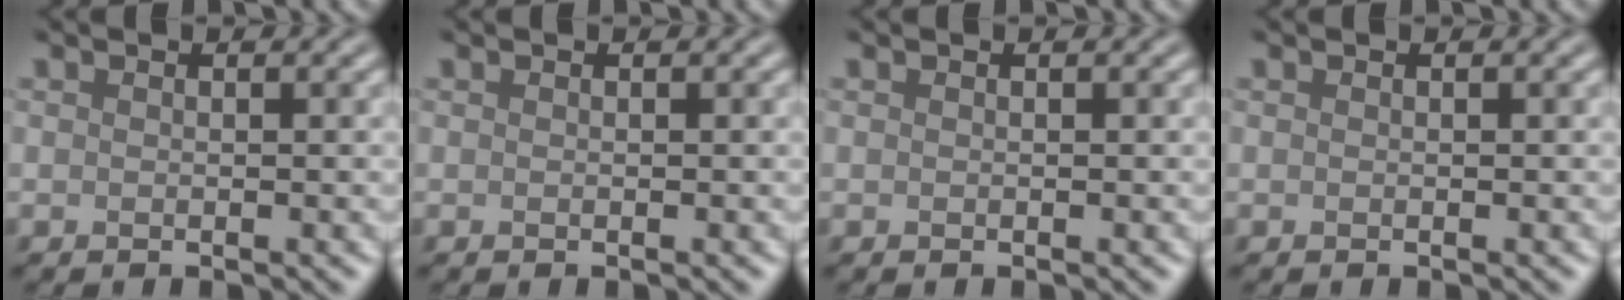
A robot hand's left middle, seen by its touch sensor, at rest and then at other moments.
{"total": 0.0}
{"total": 0.0}
{"total": 0.0}